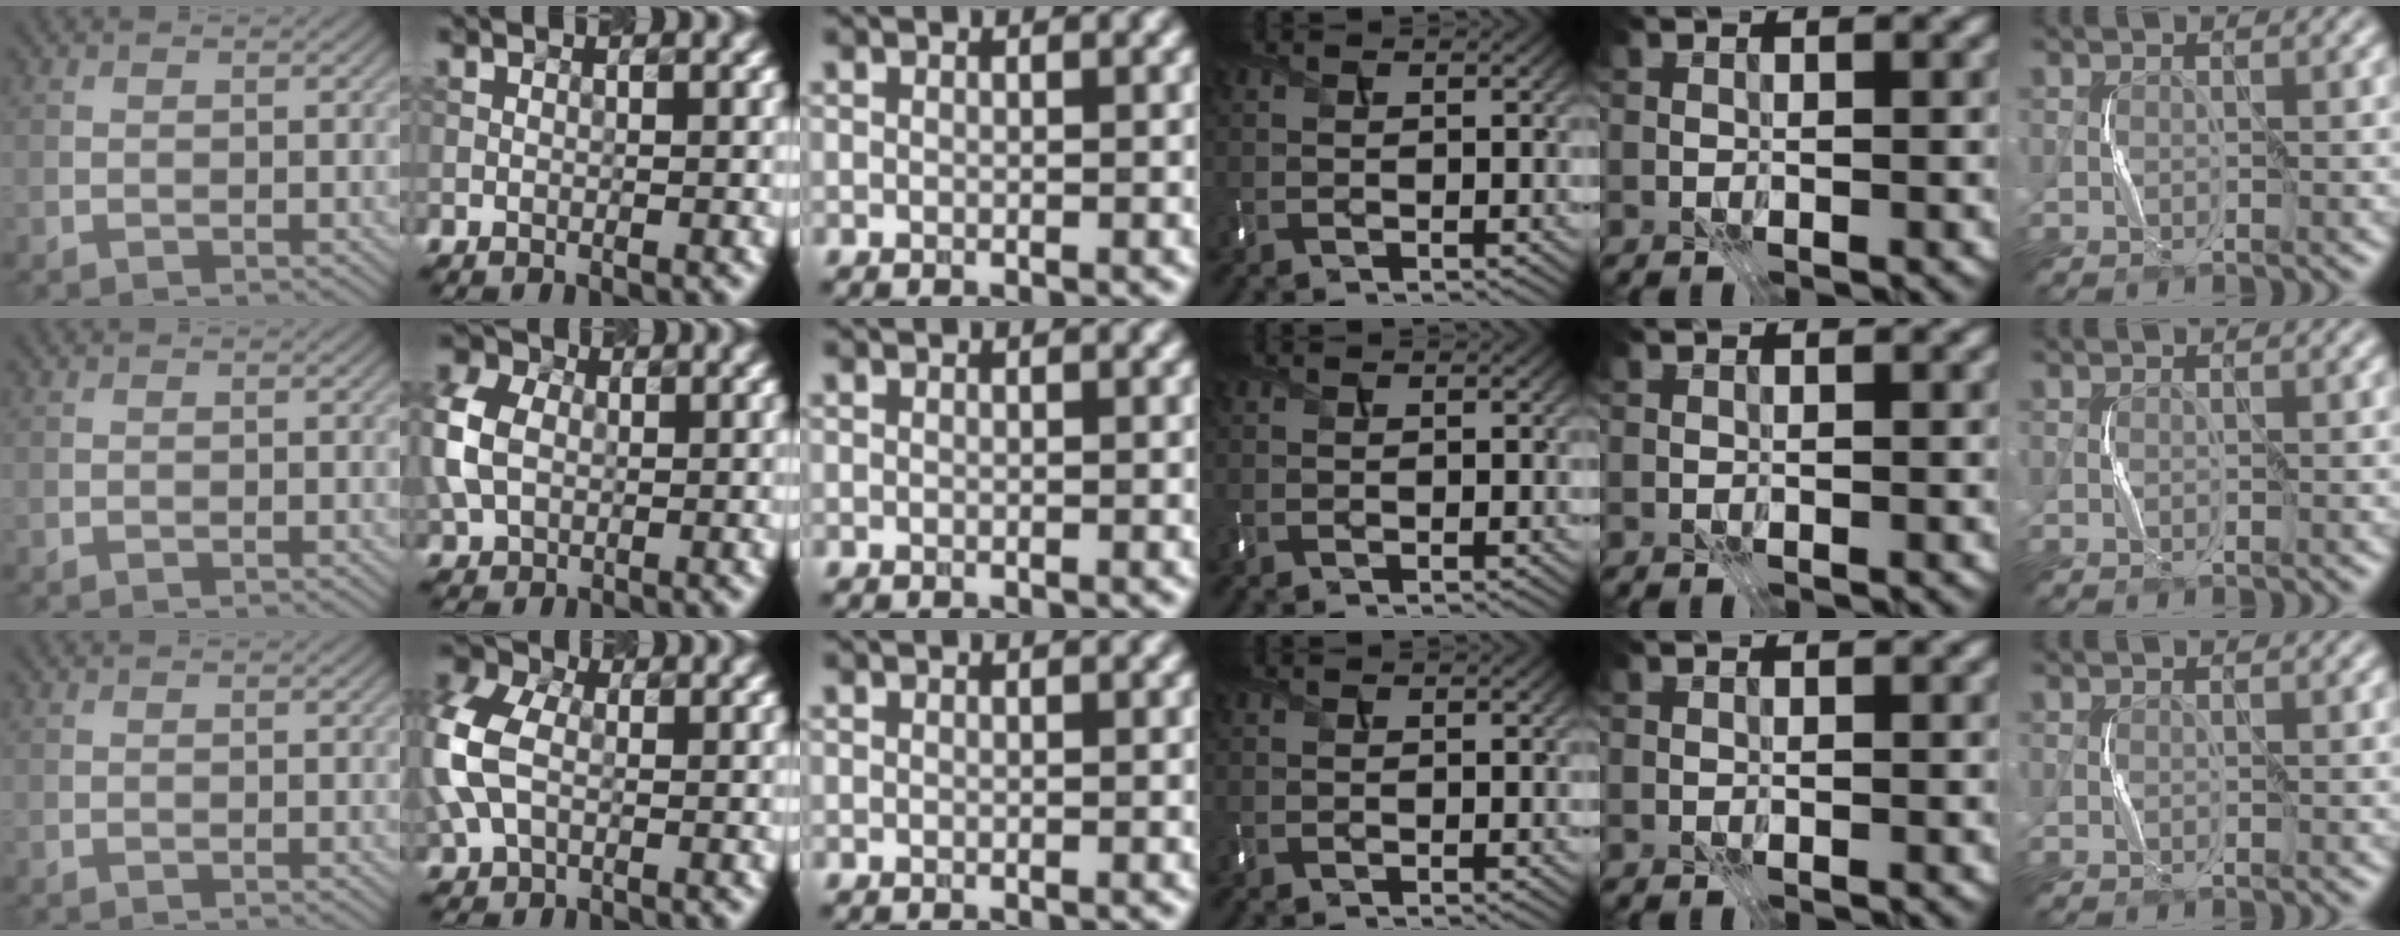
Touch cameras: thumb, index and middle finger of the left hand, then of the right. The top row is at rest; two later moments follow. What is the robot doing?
{"motion": "press", "object": "mouse"}